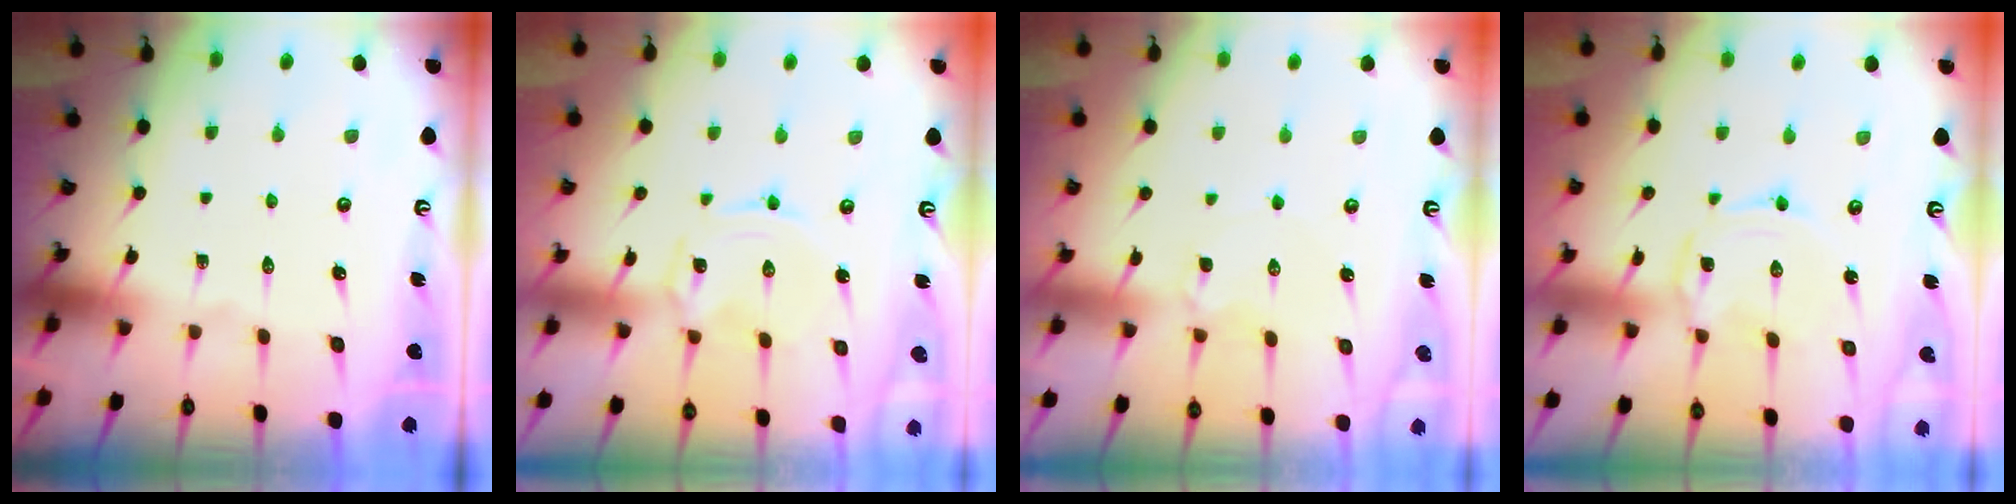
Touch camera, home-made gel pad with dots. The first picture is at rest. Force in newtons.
{"total": 1.2, "press": 1.2, "slide": 0.1}
{"total": 2.6, "press": 2.6, "slide": 0.3}
{"total": 1.5, "press": 1.5, "slide": 0.3}